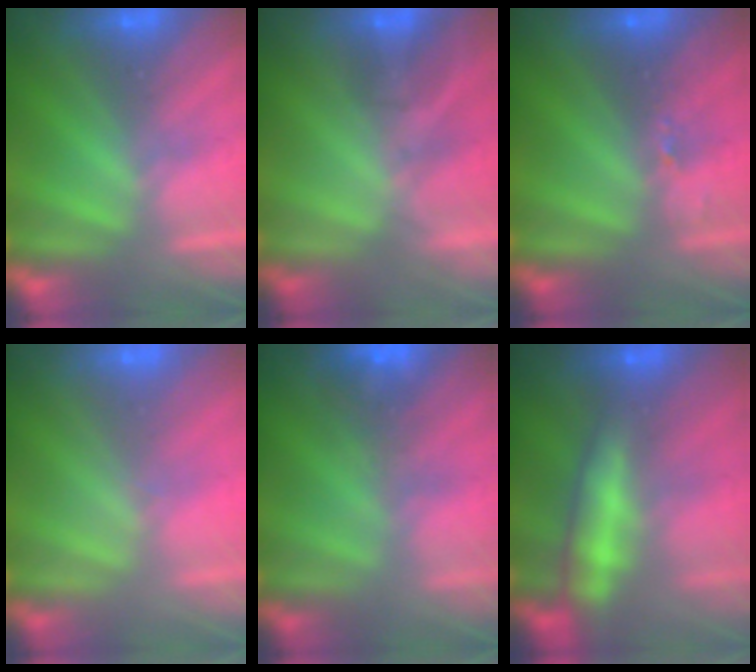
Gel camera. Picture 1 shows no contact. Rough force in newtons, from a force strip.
{"total": 1.7}
{"total": 2.4}
{"total": 1.9}
{"total": 4.7}
{"total": 6.5}